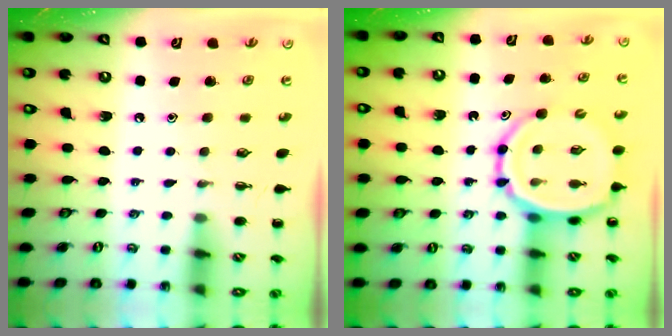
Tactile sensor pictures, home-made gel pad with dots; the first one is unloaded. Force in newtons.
{"total": 12.5, "press": 11.9, "slide": 3.9}